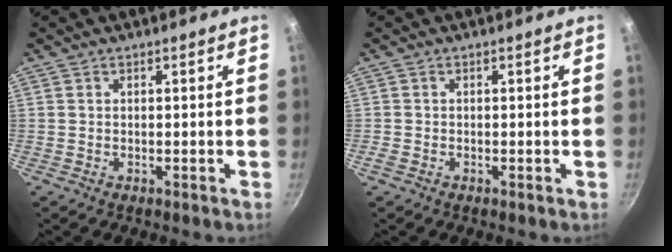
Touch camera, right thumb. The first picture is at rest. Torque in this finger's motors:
{"motor_torque": [0.28, 0.01, 0.33, -0.12, 0.00]}